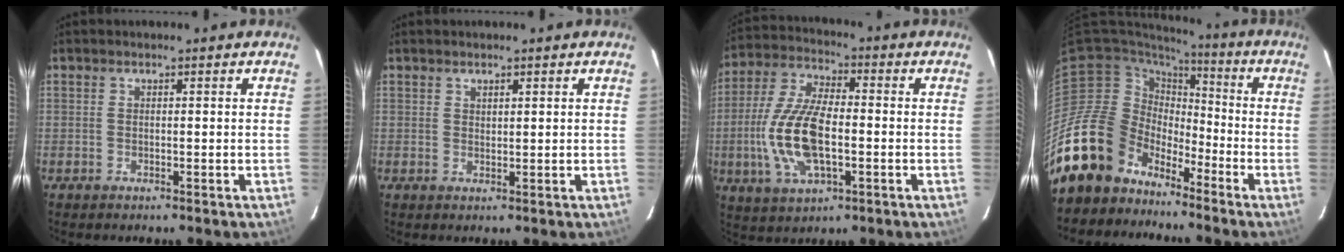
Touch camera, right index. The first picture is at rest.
{"total": 1.2, "force": [1.0, 0.4, 0.4], "torque": [-0.006, 0.000, 0.018]}
{"total": 14.7, "force": [-2.7, 6.4, 12.9], "torque": [-0.277, 0.000, -0.050]}
{"total": 14.6, "force": [-10.9, 9.5, 1.9], "torque": [-0.058, 0.025, -0.191]}